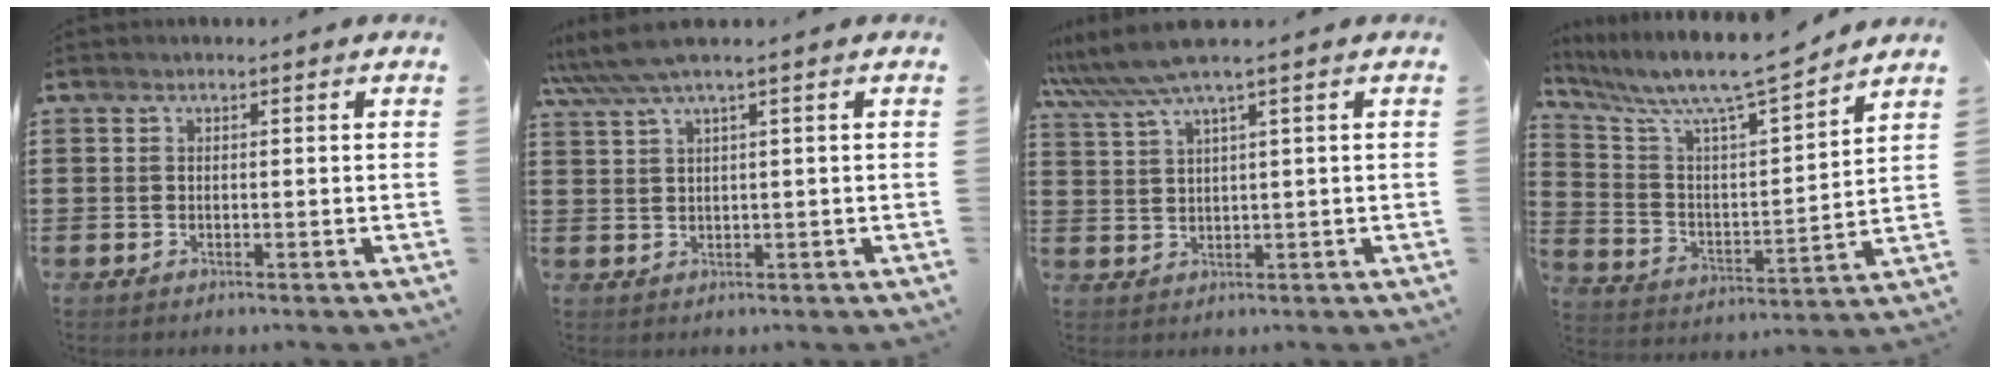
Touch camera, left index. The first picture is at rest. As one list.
[{"total": 3.7, "force": [1.9, -0.1, 3.2], "torque": [-0.072, -0.003, 0.031]}, {"total": 5.3, "force": [3.5, -0.2, 3.9], "torque": [-0.095, -0.012, 0.056]}, {"total": 9.3, "force": [8.1, 0.7, 4.5], "torque": [-0.120, -0.056, 0.133]}]